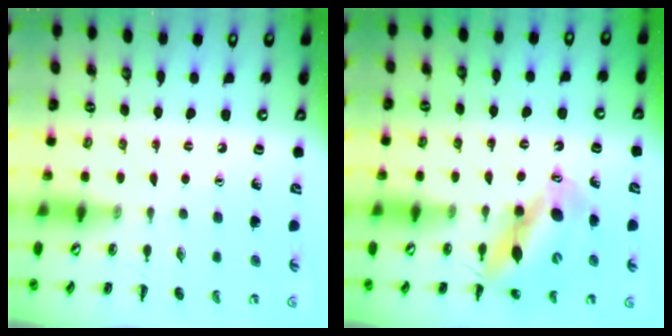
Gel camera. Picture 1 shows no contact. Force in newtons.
{"total": 11.6, "press": 11.2, "slide": 3.1}